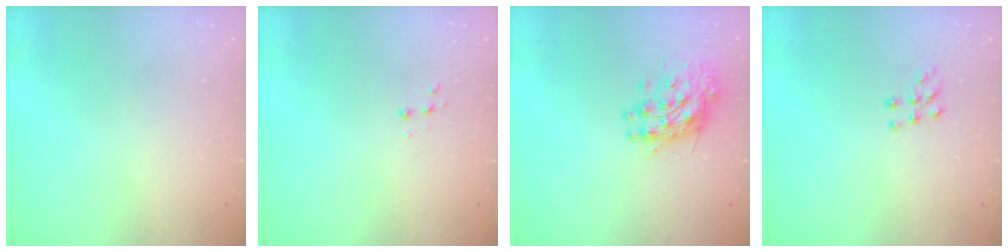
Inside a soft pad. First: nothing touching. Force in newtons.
{"total": 4.1, "press": 4.0, "slide": 0.8}
{"total": 12.9, "press": 12.9, "slide": 1.1}
{"total": 6.9, "press": 6.8, "slide": 0.6}